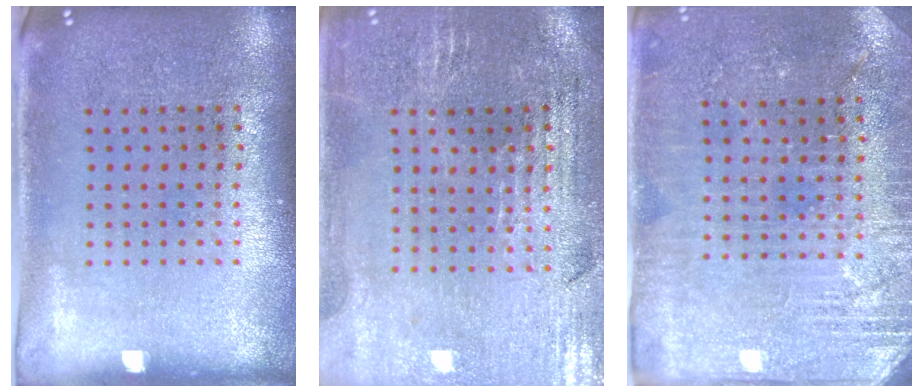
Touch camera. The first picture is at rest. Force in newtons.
{"total": 1.3, "press": 1.3, "slide": 0.3}
{"total": 2.8, "press": 2.8, "slide": 0.4}